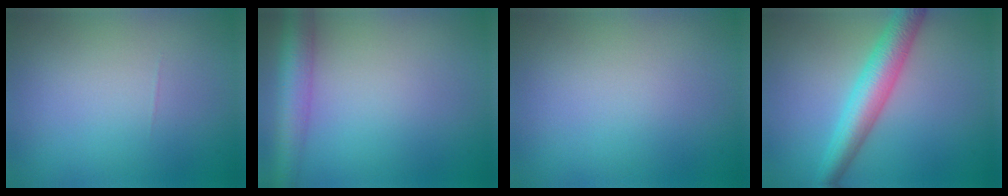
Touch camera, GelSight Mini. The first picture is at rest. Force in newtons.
{"total": 4.9, "press": 4.9, "slide": 0.2}
{"total": 0.0}
{"total": 5.4, "press": 5.4, "slide": 0.2}